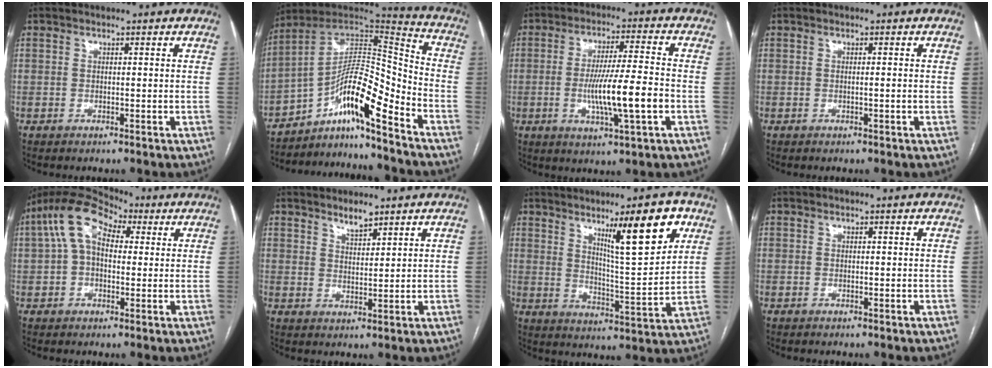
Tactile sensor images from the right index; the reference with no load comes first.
{"total": 14.5, "force": [-9.0, 1.8, 11.2], "torque": [-0.195, 0.032, -0.150]}
{"total": 10.8, "force": [-2.4, 0.3, 10.5], "torque": [-0.193, -0.007, -0.043]}
{"total": 0.6, "force": [-0.1, -0.1, 0.6], "torque": [-0.008, 0.000, 0.000]}
{"total": 10.9, "force": [3.5, 6.6, 7.9], "torque": [-0.161, 0.061, 0.059]}
{"total": 3.1, "force": [2.7, 0.9, 1.3], "torque": [-0.024, -0.006, 0.049]}
{"total": 12.7, "force": [7.0, 1.4, 10.6], "torque": [-0.160, -0.010, 0.110]}
{"total": 0.0}